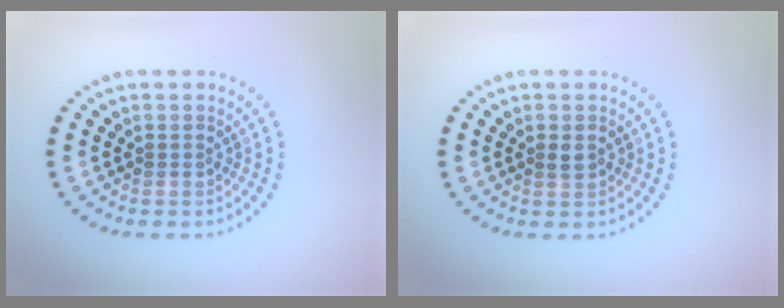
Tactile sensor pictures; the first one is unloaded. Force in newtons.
{"total": 0.9, "press": 0.9, "slide": 0.1}